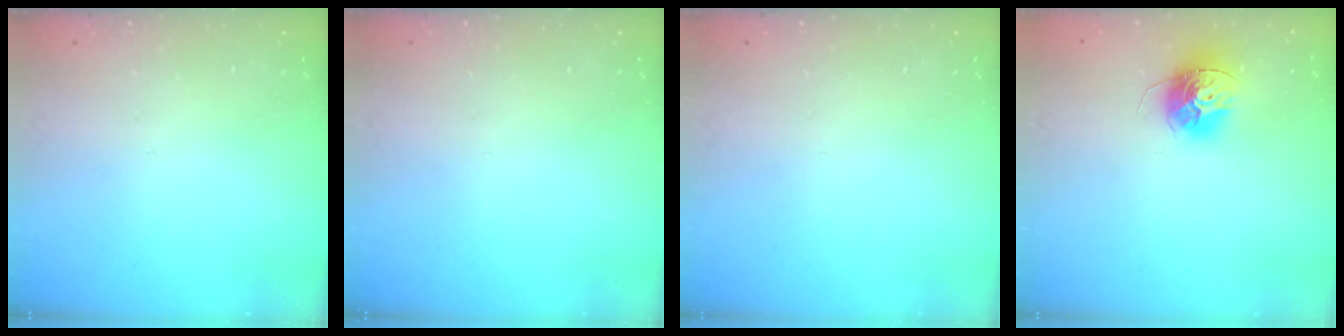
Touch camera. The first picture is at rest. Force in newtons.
{"total": 0.0}
{"total": 0.0}
{"total": 12.2, "press": 12.2, "slide": 0.4}